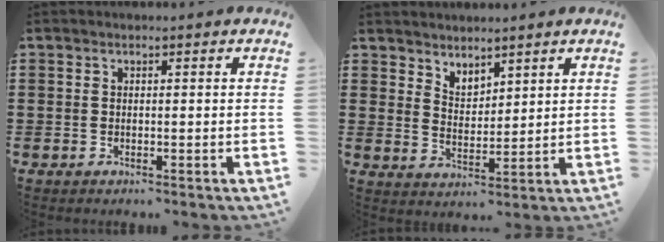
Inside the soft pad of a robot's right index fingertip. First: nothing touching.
{"total": 3.3, "force": [3.1, 0.9, -0.3], "torque": [-0.005, -0.006, 0.060]}